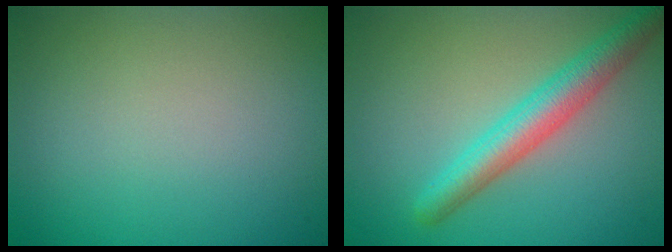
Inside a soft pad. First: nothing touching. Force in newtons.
{"total": 4.4, "press": 4.4, "slide": 0.1}